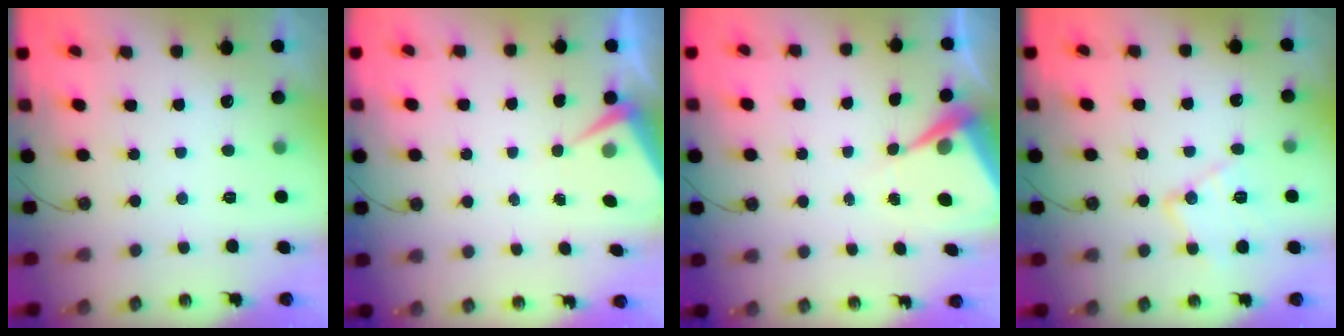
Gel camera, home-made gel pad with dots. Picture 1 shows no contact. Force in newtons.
{"total": 4.6, "press": 4.5, "slide": 0.6}
{"total": 6.5, "press": 6.5, "slide": 0.3}
{"total": 13.3, "press": 13.3, "slide": 0.6}